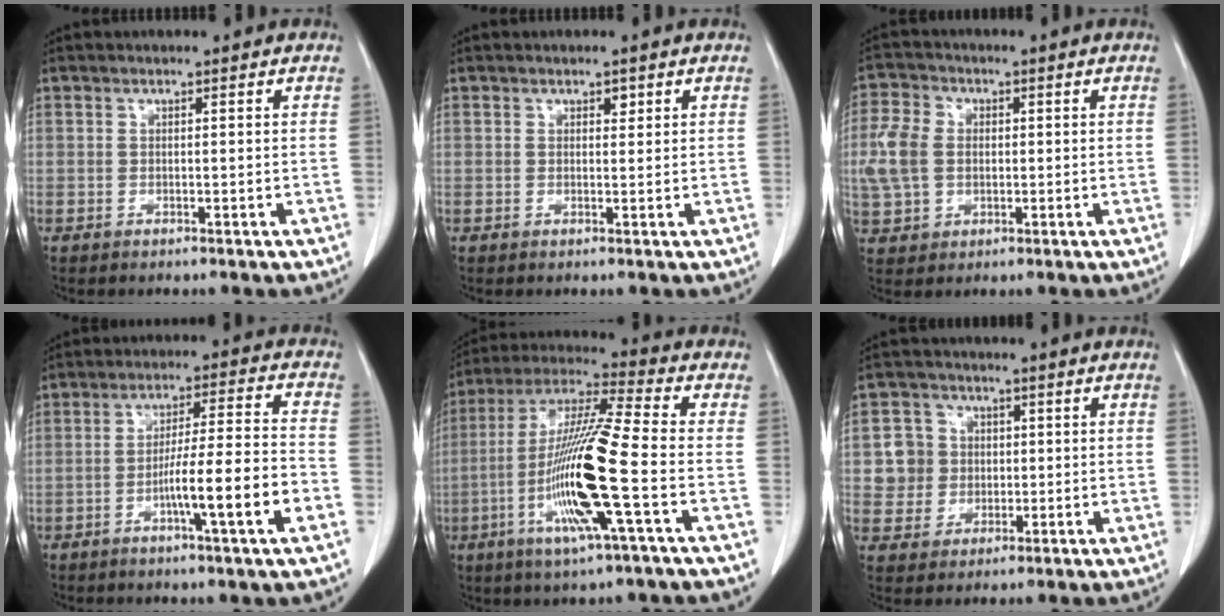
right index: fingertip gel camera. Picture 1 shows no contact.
{"total": 1.0, "force": [0.6, 0.6, 0.6], "torque": [-0.005, -0.003, 0.007]}
{"total": 7.8, "force": [0.3, 6.0, 5.0], "torque": [-0.130, 0.016, 0.008]}
{"total": 11.3, "force": [-4.2, -0.3, 10.5], "torque": [-0.172, 0.004, -0.067]}
{"total": 16.7, "force": [-4.6, -0.1, 16.1], "torque": [-0.326, -0.012, -0.096]}
{"total": 6.2, "force": [0.6, 6.1, 0.9], "torque": [-0.019, 0.020, 0.016]}